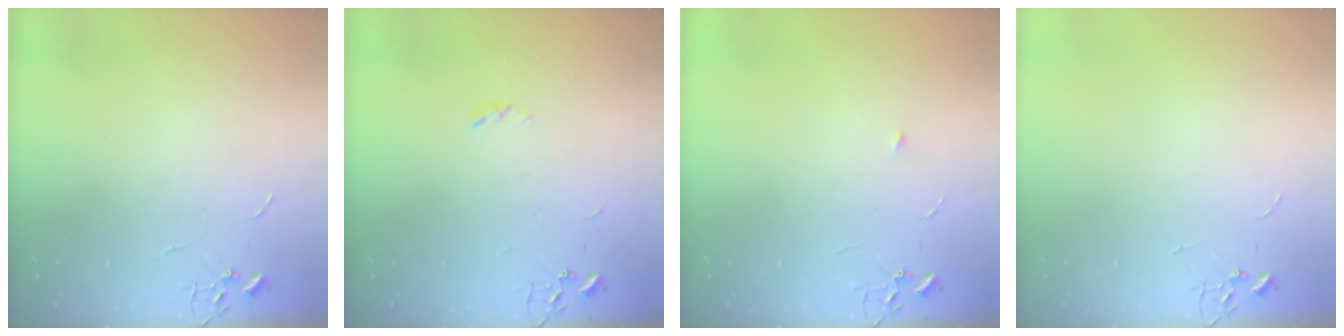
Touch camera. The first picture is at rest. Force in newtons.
{"total": 2.5, "press": 2.4, "slide": 0.4}
{"total": 3.3, "press": 3.3, "slide": 0.5}
{"total": 0.0}